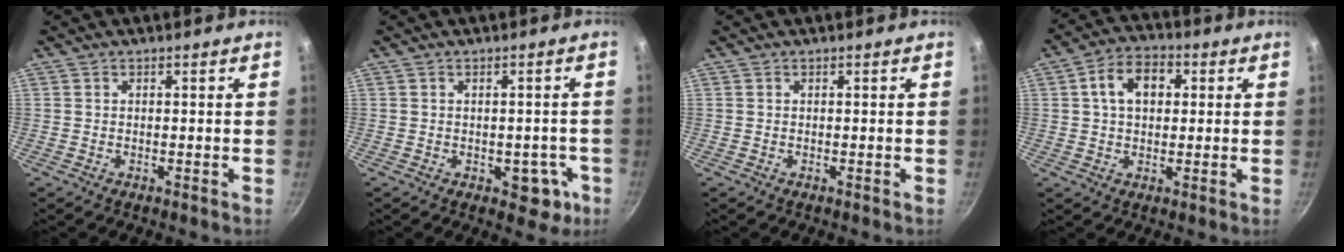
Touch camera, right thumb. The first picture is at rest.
{"total": 5.7, "force": [-2.0, 3.7, 3.9], "torque": [-0.015, 0.016, -0.015]}
{"total": 0.0}
{"total": 8.8, "force": [1.9, 6.0, 6.2], "torque": [-0.079, 0.015, 0.022]}